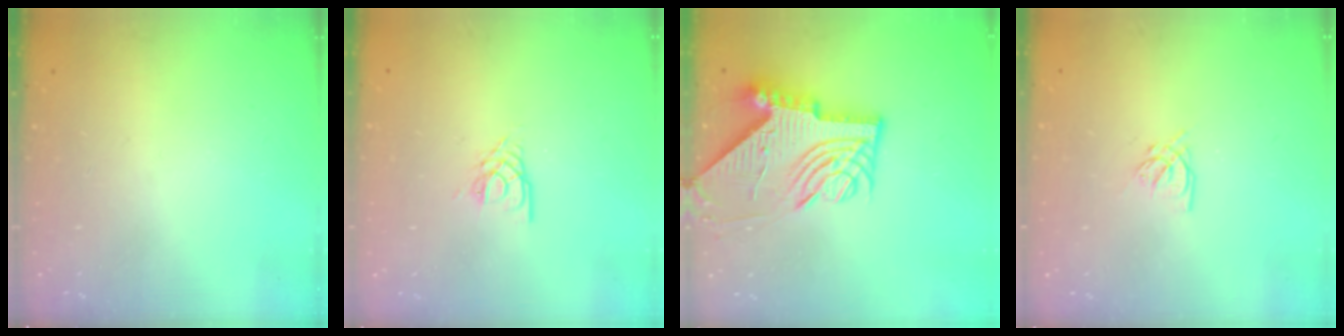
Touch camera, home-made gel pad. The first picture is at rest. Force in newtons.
{"total": 2.5, "press": 2.4, "slide": 0.4}
{"total": 11.4, "press": 11.3, "slide": 1.6}
{"total": 4.2, "press": 4.1, "slide": 0.4}